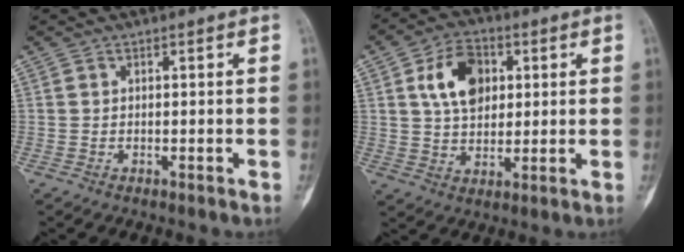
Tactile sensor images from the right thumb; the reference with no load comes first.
{"total": 10.6, "force": [3.0, 7.3, 7.1], "torque": [-0.096, -0.003, 0.050]}